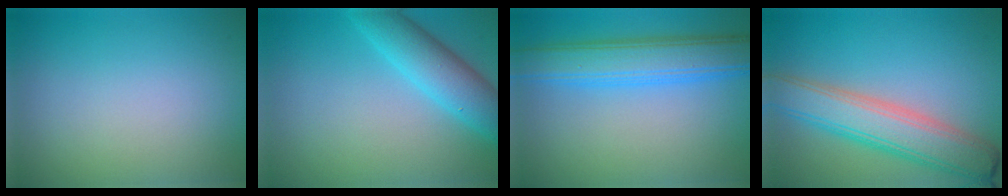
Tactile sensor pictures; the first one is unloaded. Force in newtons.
{"total": 5.3, "press": 5.3, "slide": 0.2}
{"total": 6.5, "press": 6.5, "slide": 0.1}
{"total": 6.7, "press": 6.7, "slide": 0.3}